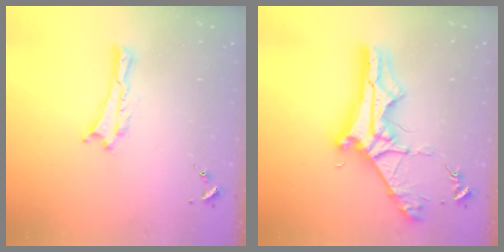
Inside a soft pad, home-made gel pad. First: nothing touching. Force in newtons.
{"total": 9.4, "press": 9.4, "slide": 1.0}